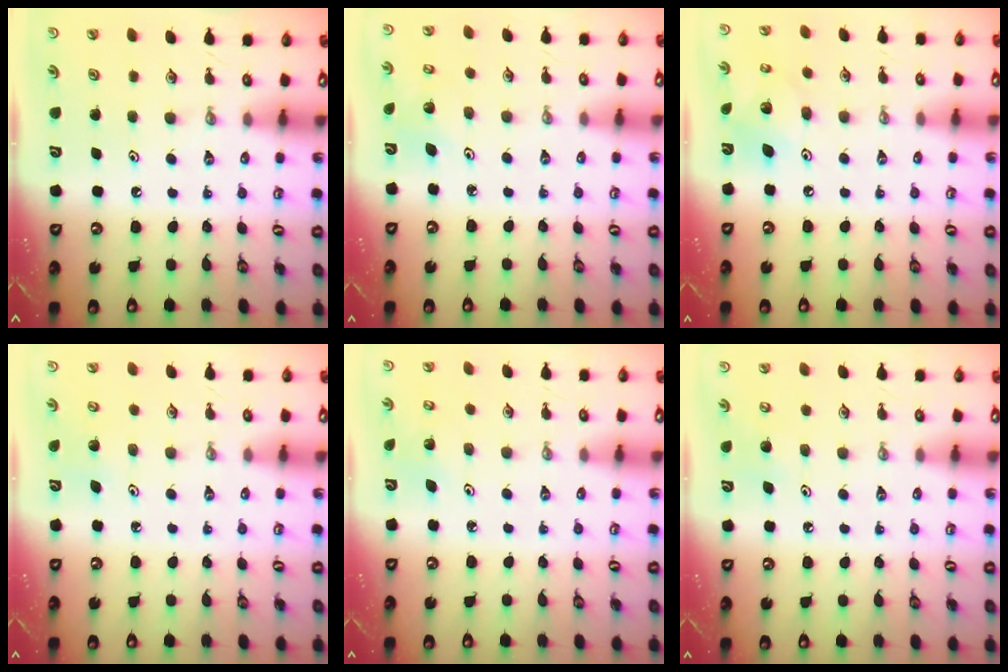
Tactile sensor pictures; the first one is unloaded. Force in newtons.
{"total": 3.2, "press": 3.2, "slide": 0.3}
{"total": 8.8, "press": 8.8, "slide": 0.7}
{"total": 3.8, "press": 3.8, "slide": 0.2}
{"total": 2.8, "press": 2.8, "slide": 0.2}
{"total": 6.4, "press": 6.4, "slide": 0.5}